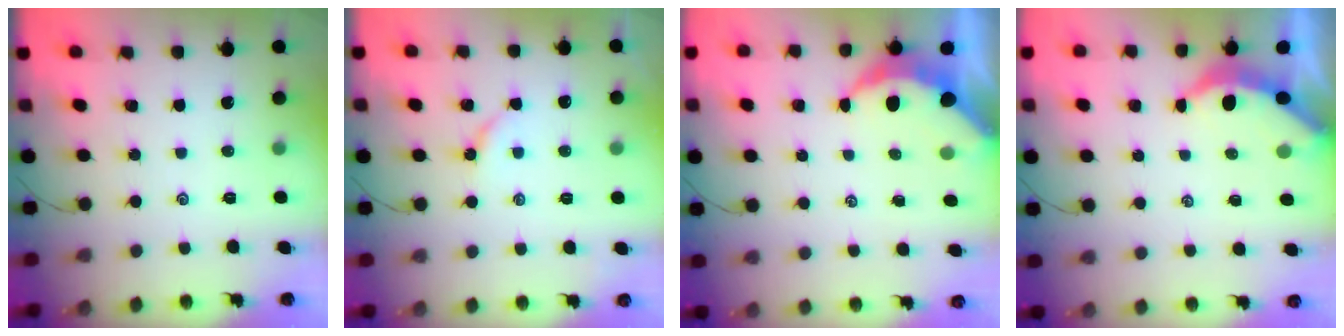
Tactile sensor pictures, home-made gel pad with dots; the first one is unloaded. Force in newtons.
{"total": 2.5, "press": 2.4, "slide": 0.4}
{"total": 6.1, "press": 6.1, "slide": 0.1}
{"total": 3.7, "press": 3.6, "slide": 0.5}